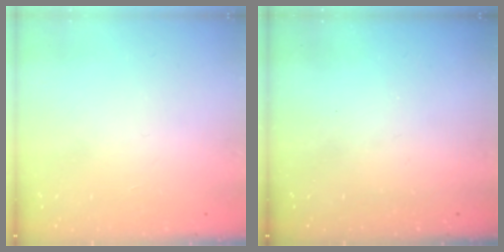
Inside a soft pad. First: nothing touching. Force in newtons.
{"total": 0.0}